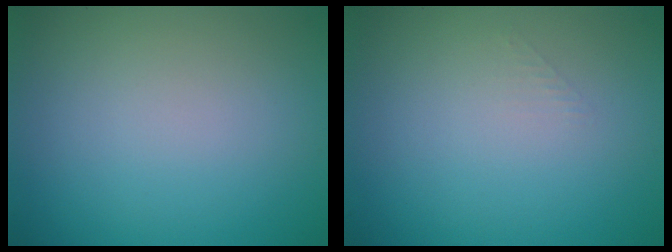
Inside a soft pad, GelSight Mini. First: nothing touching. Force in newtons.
{"total": 0.6, "press": 0.6, "slide": 0.0}